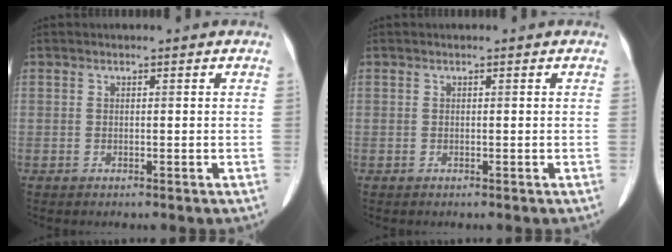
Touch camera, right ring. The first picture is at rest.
{"total": 0.0}